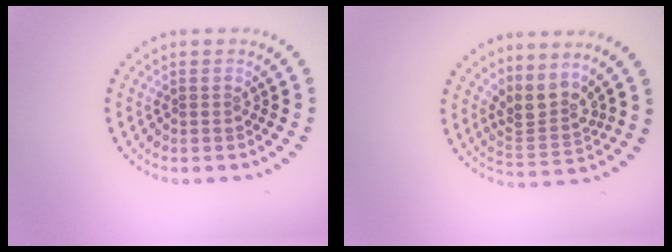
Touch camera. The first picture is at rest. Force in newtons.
{"total": 3.2, "press": 2.3, "slide": 2.2}